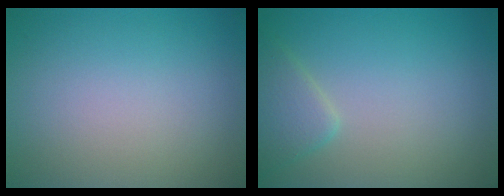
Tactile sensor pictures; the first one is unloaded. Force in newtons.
{"total": 2.3, "press": 2.3, "slide": 0.1}